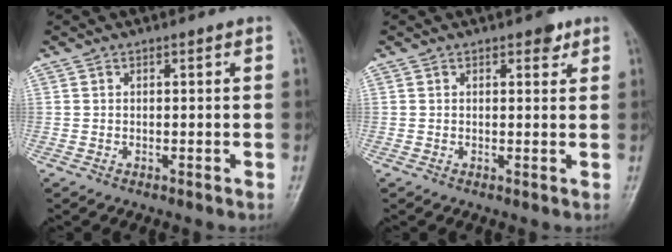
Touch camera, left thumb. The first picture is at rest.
{"total": 2.1, "force": [1.3, 1.2, 1.2], "torque": [-0.003, -0.005, 0.015]}